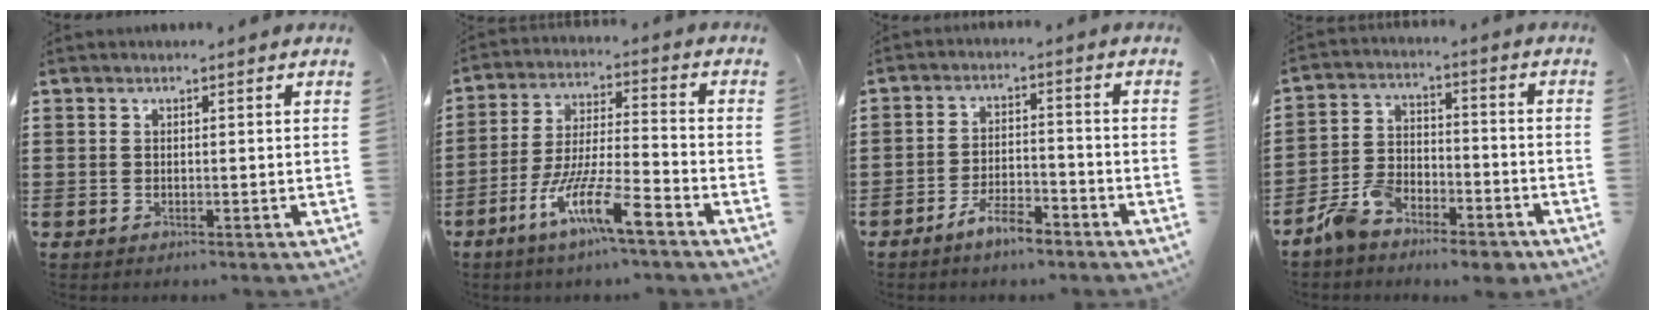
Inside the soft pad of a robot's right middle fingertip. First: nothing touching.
{"total": 10.9, "force": [-6.7, 1.5, 8.4], "torque": [-0.165, -0.001, -0.128]}
{"total": 5.3, "force": [-4.3, 1.3, 2.7], "torque": [-0.059, 0.004, -0.086]}
{"total": 7.1, "force": [-6.2, 2.3, 2.6], "torque": [-0.066, 0.013, -0.124]}